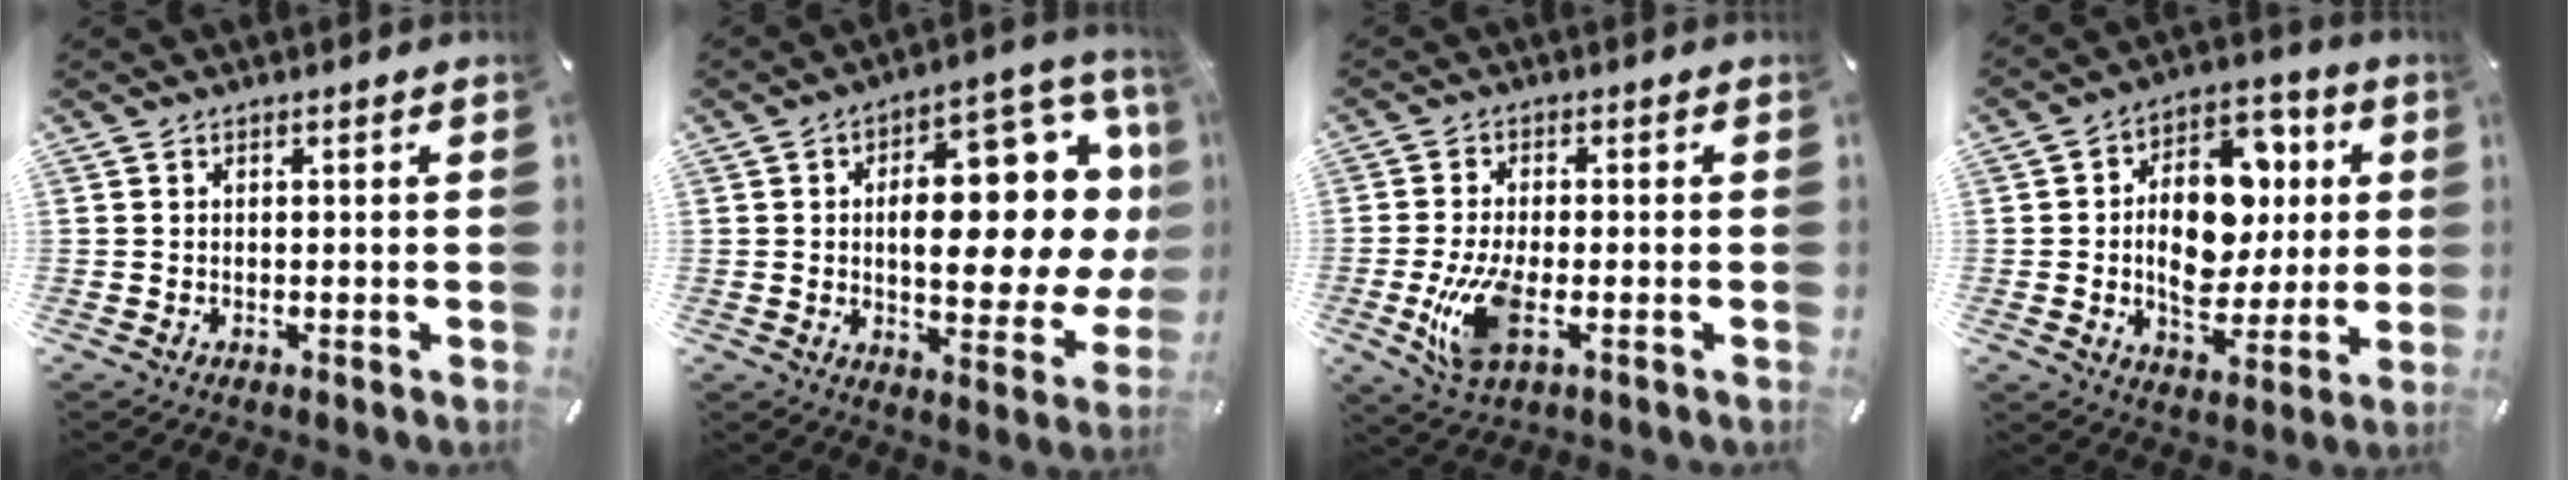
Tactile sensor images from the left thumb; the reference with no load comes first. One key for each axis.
{"total": 21.7, "fx": 4.5, "fy": 10.2, "fz": 18.5, "tx": -0.245, "ty": -0.045, "tz": 0.074}
{"total": 9.9, "fx": -2.3, "fy": 4.8, "fz": 8.4, "tx": -0.186, "ty": -0.010, "tz": -0.037}
{"total": 16.5, "fx": 1.0, "fy": 12.0, "fz": 11.3, "tx": -0.181, "ty": -0.005, "tz": 0.022}